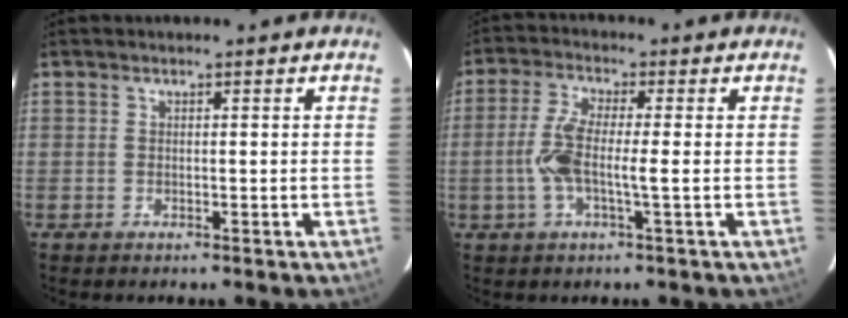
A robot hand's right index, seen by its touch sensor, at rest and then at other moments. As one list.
[{"total": 6.3, "force": [-0.8, 0.6, 6.2], "torque": [-0.139, 0.004, -0.020]}]